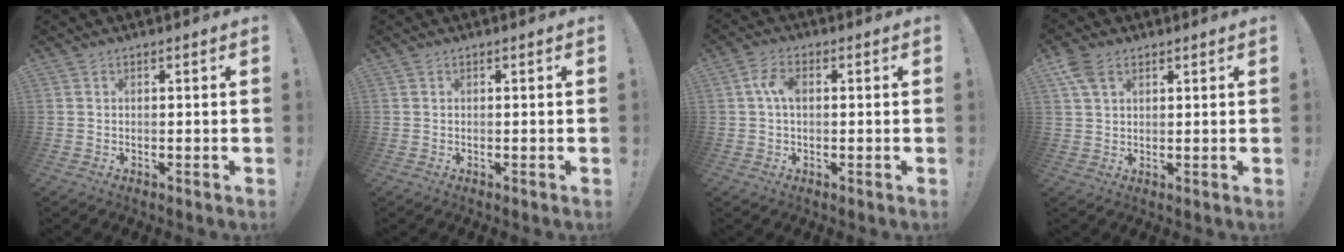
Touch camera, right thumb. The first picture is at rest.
{"total": 0.0}
{"total": 5.2, "force": [0.5, 2.9, 4.3], "torque": [-0.080, 0.007, 0.007]}
{"total": 5.4, "force": [2.9, 3.2, 3.3], "torque": [-0.058, -0.005, 0.056]}